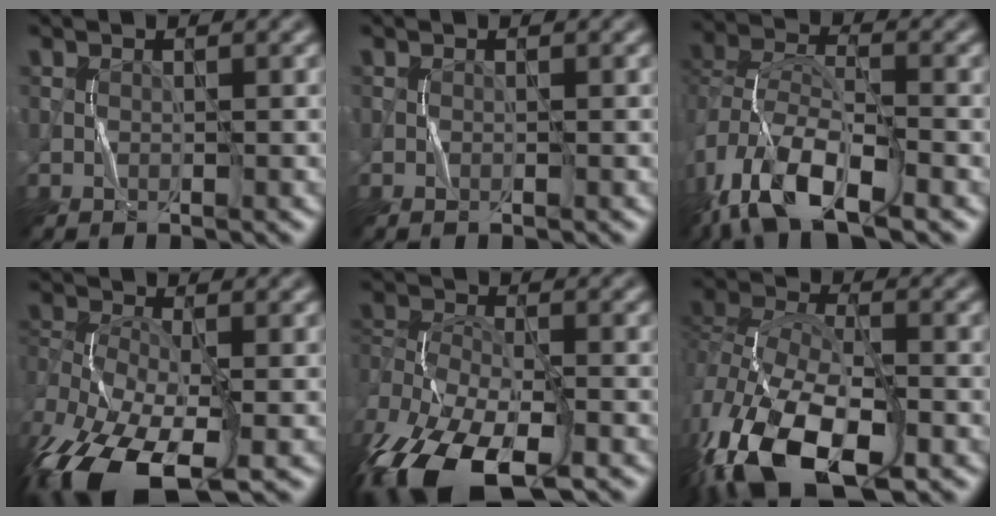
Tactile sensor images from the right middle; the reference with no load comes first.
{"total": 0.5, "force": [-0.2, 0.1, 0.4], "torque": [-0.013, 0.000, -0.003]}
{"total": 11.7, "force": [-7.1, 5.1, 7.8], "torque": [-0.155, -0.008, -0.132]}
{"total": 11.8, "force": [-6.9, 5.5, 7.9], "torque": [-0.180, -0.032, -0.127]}
{"total": 12.7, "force": [-8.9, 5.5, 7.2], "torque": [-0.153, -0.032, -0.152]}
{"total": 14.6, "force": [-7.6, 7.4, 10.0], "torque": [-0.227, -0.040, -0.135]}